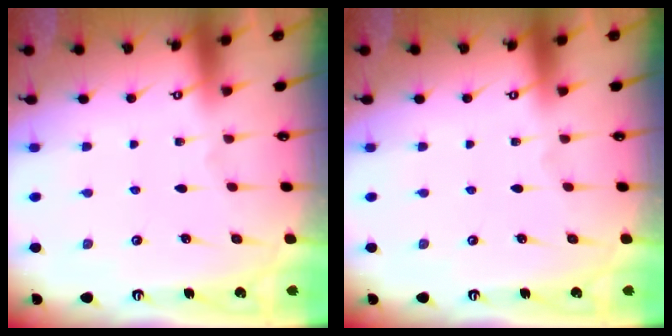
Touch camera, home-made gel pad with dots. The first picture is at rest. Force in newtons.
{"total": 0.0}